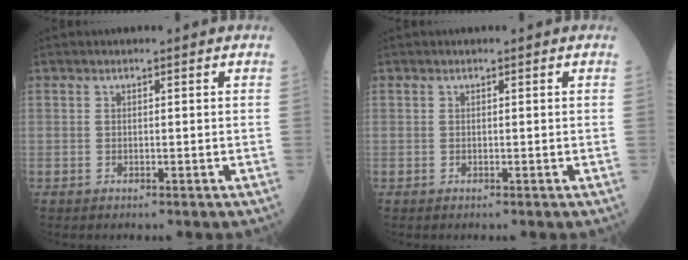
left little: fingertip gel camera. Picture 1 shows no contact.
{"total": 0.0}